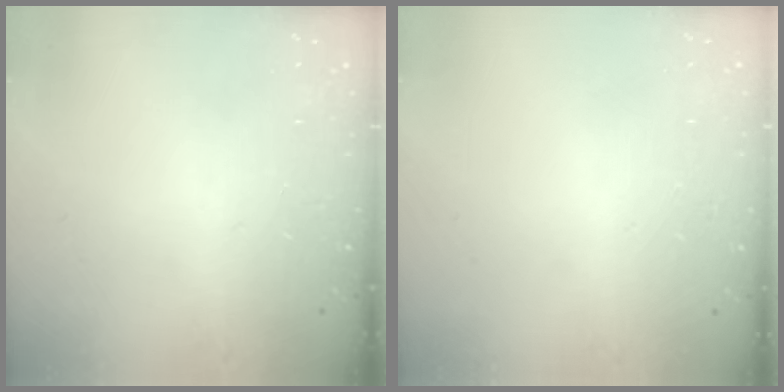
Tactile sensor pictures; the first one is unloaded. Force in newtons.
{"total": 0.0}